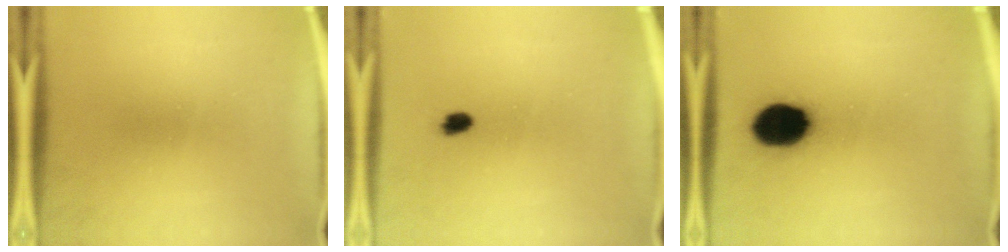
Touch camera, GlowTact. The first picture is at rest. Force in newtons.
{"total": 2.7}
{"total": 13.4}